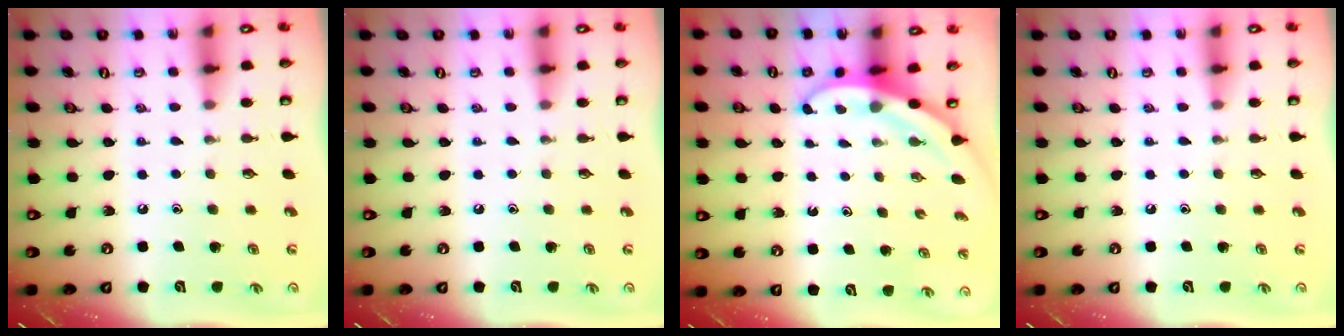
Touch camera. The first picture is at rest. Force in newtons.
{"total": 0.0}
{"total": 3.6, "press": 3.6, "slide": 0.2}
{"total": 0.0}